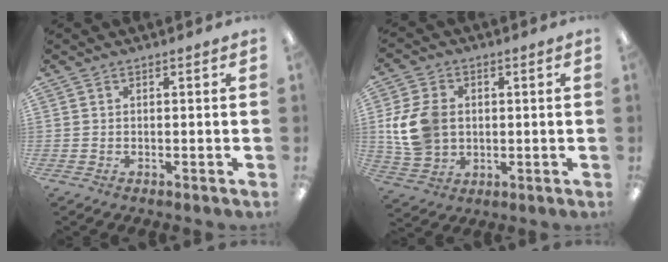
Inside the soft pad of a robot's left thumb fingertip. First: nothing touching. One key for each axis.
{"total": 11.4, "fx": 1.0, "fy": 9.0, "fz": 7.0, "tx": -0.149, "ty": 0.015, "tz": 0.021}